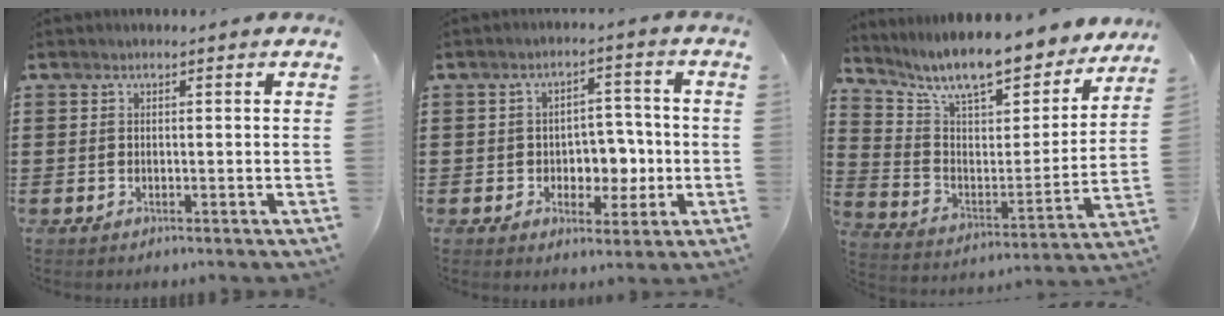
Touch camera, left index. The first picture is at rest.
{"total": 5.4, "force": [-0.9, 4.4, 3.0], "torque": [-0.054, 0.005, -0.021]}
{"total": 10.6, "force": [9.3, 1.6, 4.8], "torque": [-0.124, -0.062, 0.156]}